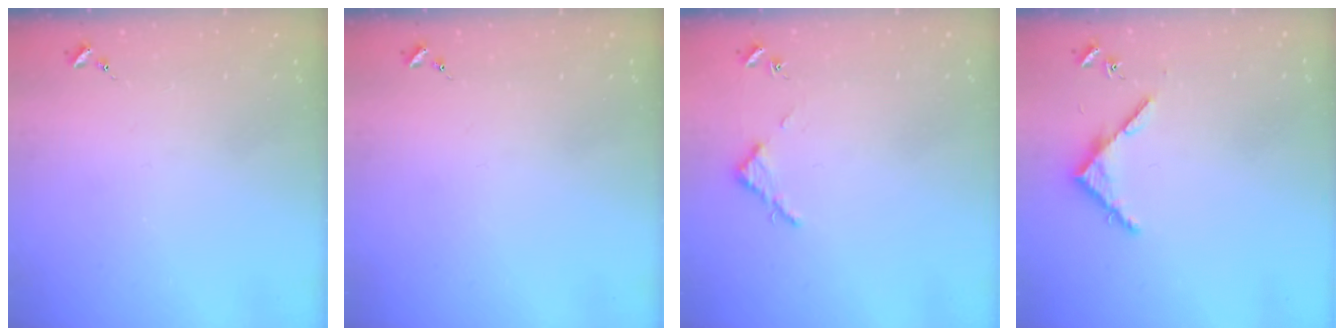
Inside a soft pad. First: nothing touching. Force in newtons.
{"total": 0.0}
{"total": 2.8, "press": 2.8, "slide": 0.3}
{"total": 3.7, "press": 3.7, "slide": 0.3}